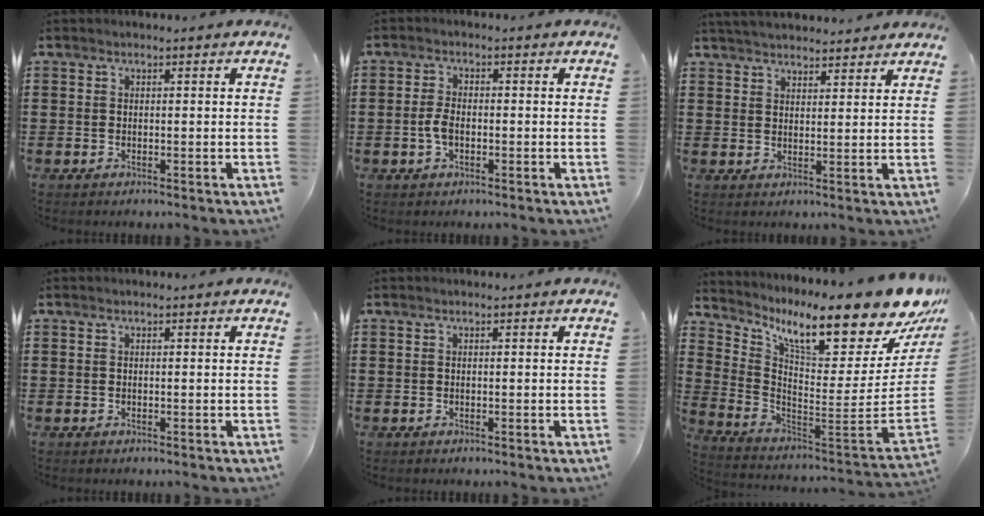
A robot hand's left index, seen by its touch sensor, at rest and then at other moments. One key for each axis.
{"total": 3.1, "fx": -0.8, "fy": 1.5, "fz": 2.6, "tx": -0.073, "ty": -0.005, "tz": -0.021}
{"total": 3.6, "fx": 3.6, "fy": 0.1, "fz": 0.5, "tx": -0.020, "ty": -0.008, "tz": 0.066}
{"total": 0.0}
{"total": 0.0}
{"total": 14.3, "fx": 10.1, "fy": 2.2, "fz": 10.0, "tx": -0.175, "ty": -0.087, "tz": 0.159}